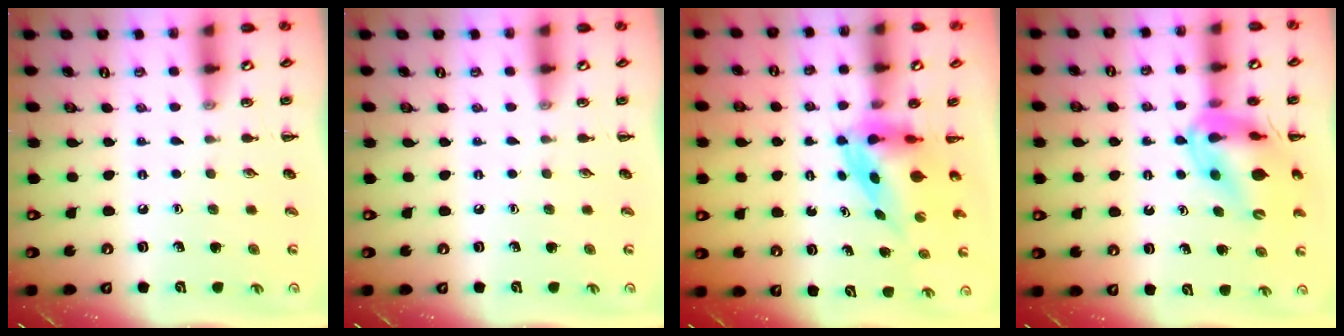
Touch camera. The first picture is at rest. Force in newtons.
{"total": 0.0}
{"total": 3.9, "press": 3.8, "slide": 1.0}
{"total": 14.4, "press": 13.7, "slide": 4.4}